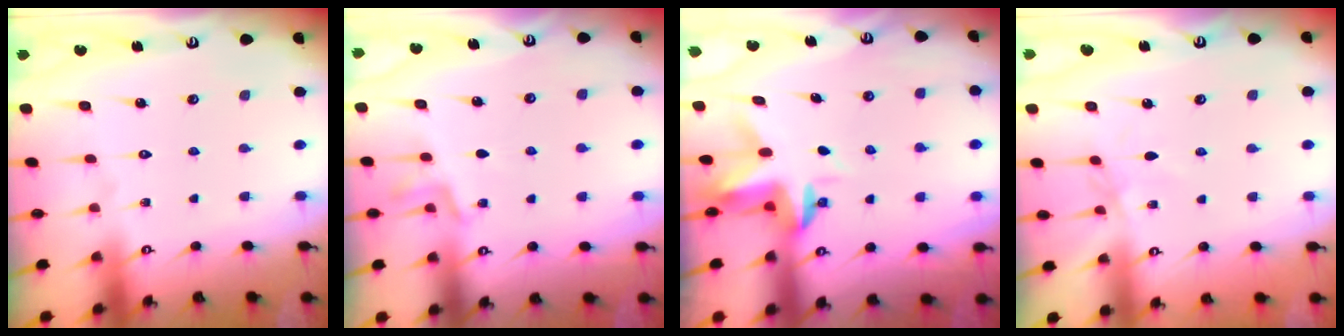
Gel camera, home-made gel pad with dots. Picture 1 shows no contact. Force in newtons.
{"total": 4.7, "press": 4.2, "slide": 2.0}
{"total": 3.3, "press": 3.2, "slide": 0.5}
{"total": 1.8, "press": 1.8, "slide": 0.4}